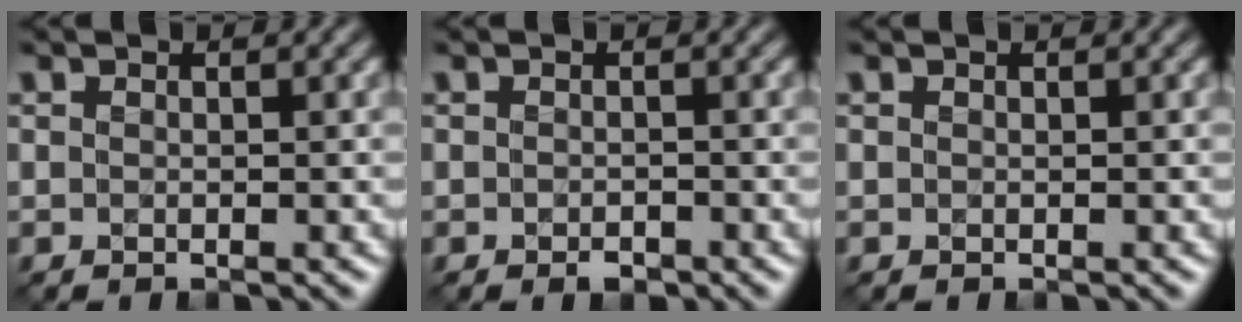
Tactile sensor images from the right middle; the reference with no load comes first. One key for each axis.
{"total": 1.1, "fx": -0.7, "fy": 0.5, "fz": 0.7, "tx": -0.011, "ty": -0.002, "tz": -0.011}
{"total": 0.0}